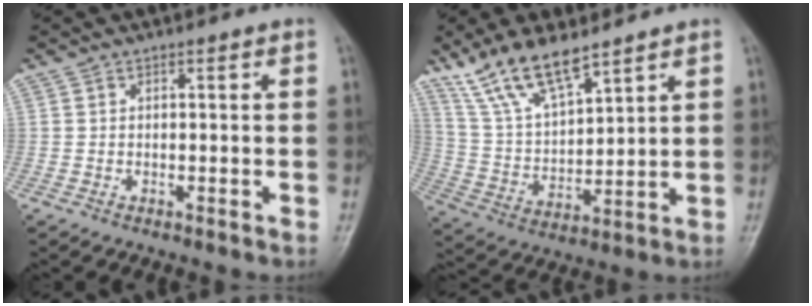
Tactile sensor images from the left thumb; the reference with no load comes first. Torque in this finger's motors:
{"motor_torque": [1.19, 1.06, 0.25, -0.20, 0.09]}